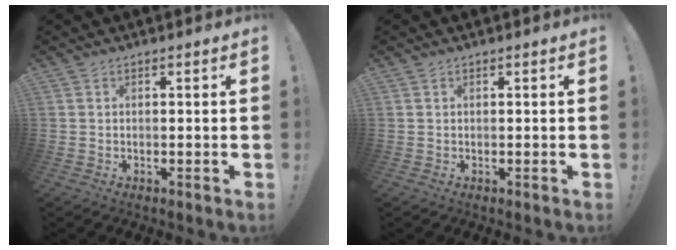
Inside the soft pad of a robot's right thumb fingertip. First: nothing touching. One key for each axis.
{"total": 0.0}